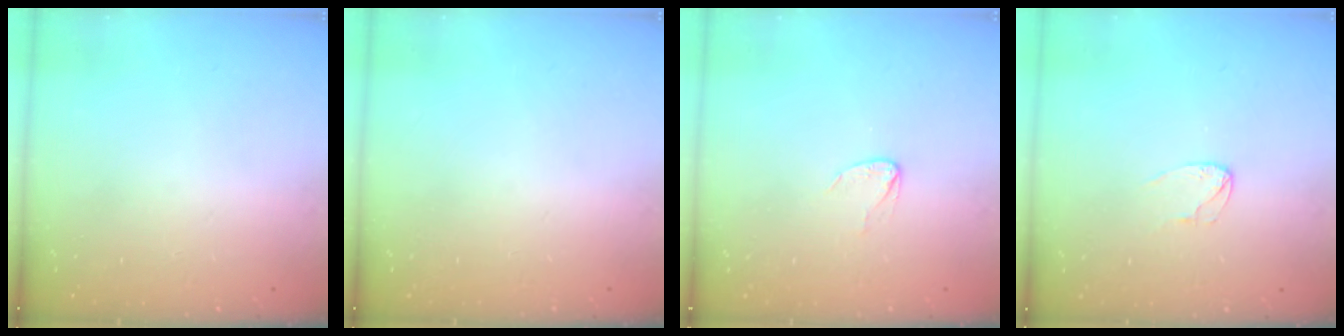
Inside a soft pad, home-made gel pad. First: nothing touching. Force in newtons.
{"total": 0.0}
{"total": 2.7, "press": 2.7, "slide": 0.3}
{"total": 4.0, "press": 3.9, "slide": 0.3}